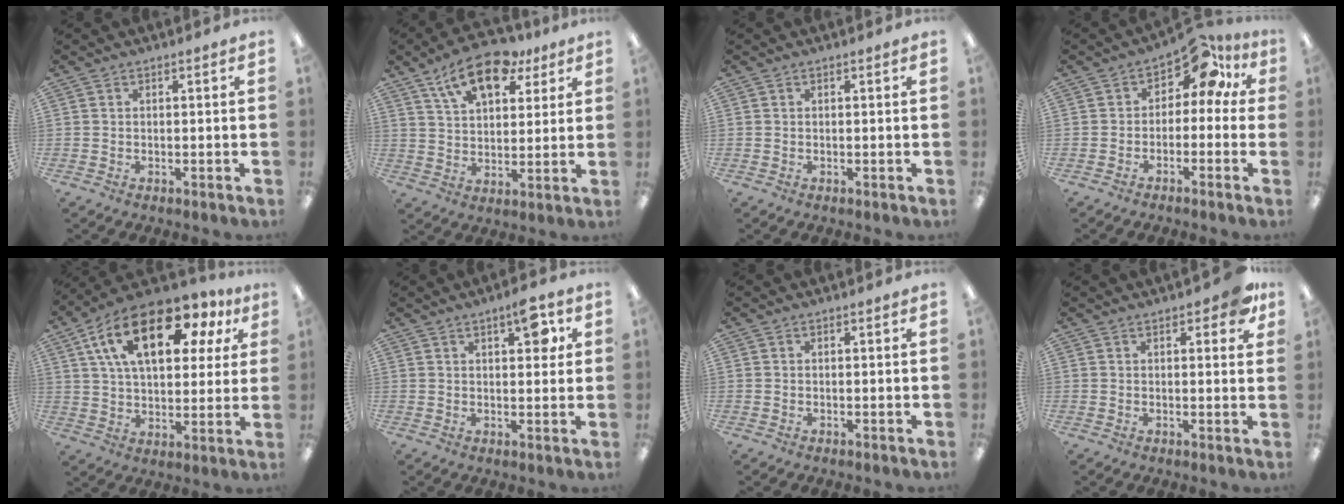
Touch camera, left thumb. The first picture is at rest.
{"total": 14.9, "force": [9.3, 7.9, 8.5], "torque": [-0.128, -0.039, 0.165]}
{"total": 0.0}
{"total": 7.9, "force": [3.5, 4.5, 5.4], "torque": [-0.074, -0.020, 0.058]}
{"total": 20.7, "force": [10.1, 10.3, 14.9], "torque": [-0.265, -0.025, 0.170]}
{"total": 6.7, "force": [3.3, 2.6, 5.2], "torque": [-0.060, -0.014, 0.048]}
{"total": 0.0}
{"total": 4.7, "force": [2.8, 2.0, 3.3], "torque": [-0.038, -0.006, 0.044]}